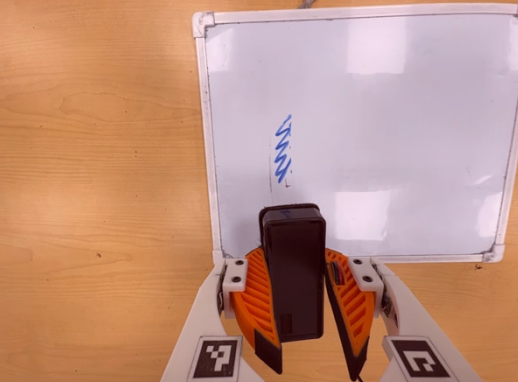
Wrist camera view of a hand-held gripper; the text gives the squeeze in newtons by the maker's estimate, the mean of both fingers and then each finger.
{"total": 10.5, "left": 10.4, "right": 10.7}